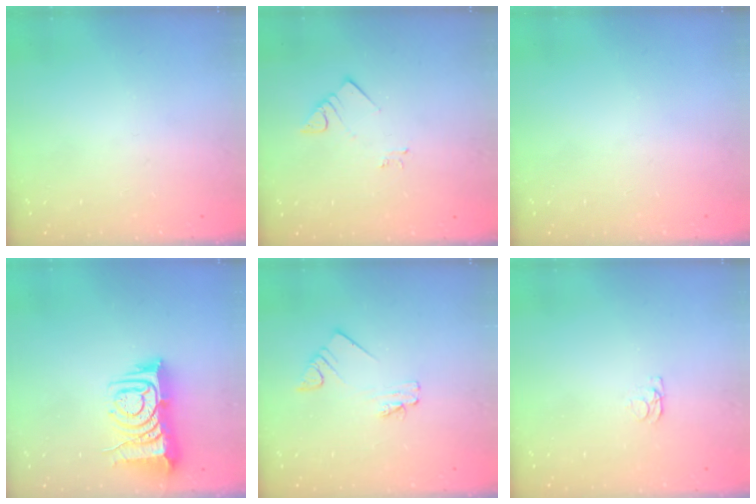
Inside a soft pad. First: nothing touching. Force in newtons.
{"total": 3.2, "press": 3.2, "slide": 0.4}
{"total": 0.0}
{"total": 9.5, "press": 9.4, "slide": 1.2}
{"total": 1.9, "press": 1.9, "slide": 0.1}
{"total": 1.2, "press": 1.1, "slide": 0.3}